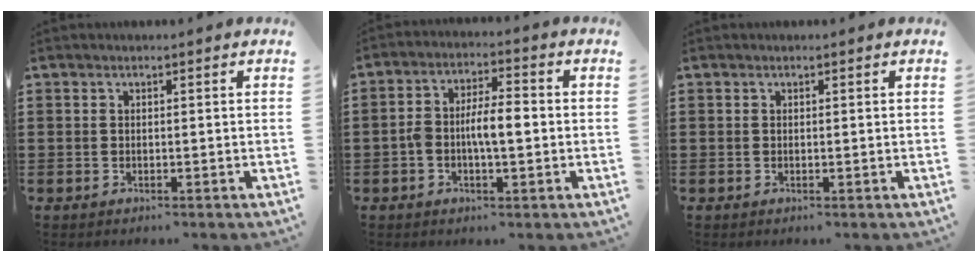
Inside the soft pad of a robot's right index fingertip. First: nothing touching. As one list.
[{"total": 5.8, "force": [-0.9, 2.2, 5.3], "torque": [-0.107, 0.005, -0.022]}, {"total": 0.0}]